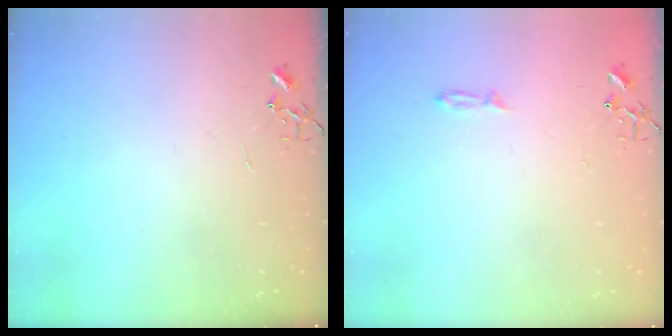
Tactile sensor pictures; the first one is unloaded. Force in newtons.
{"total": 3.1, "press": 3.1, "slide": 0.4}